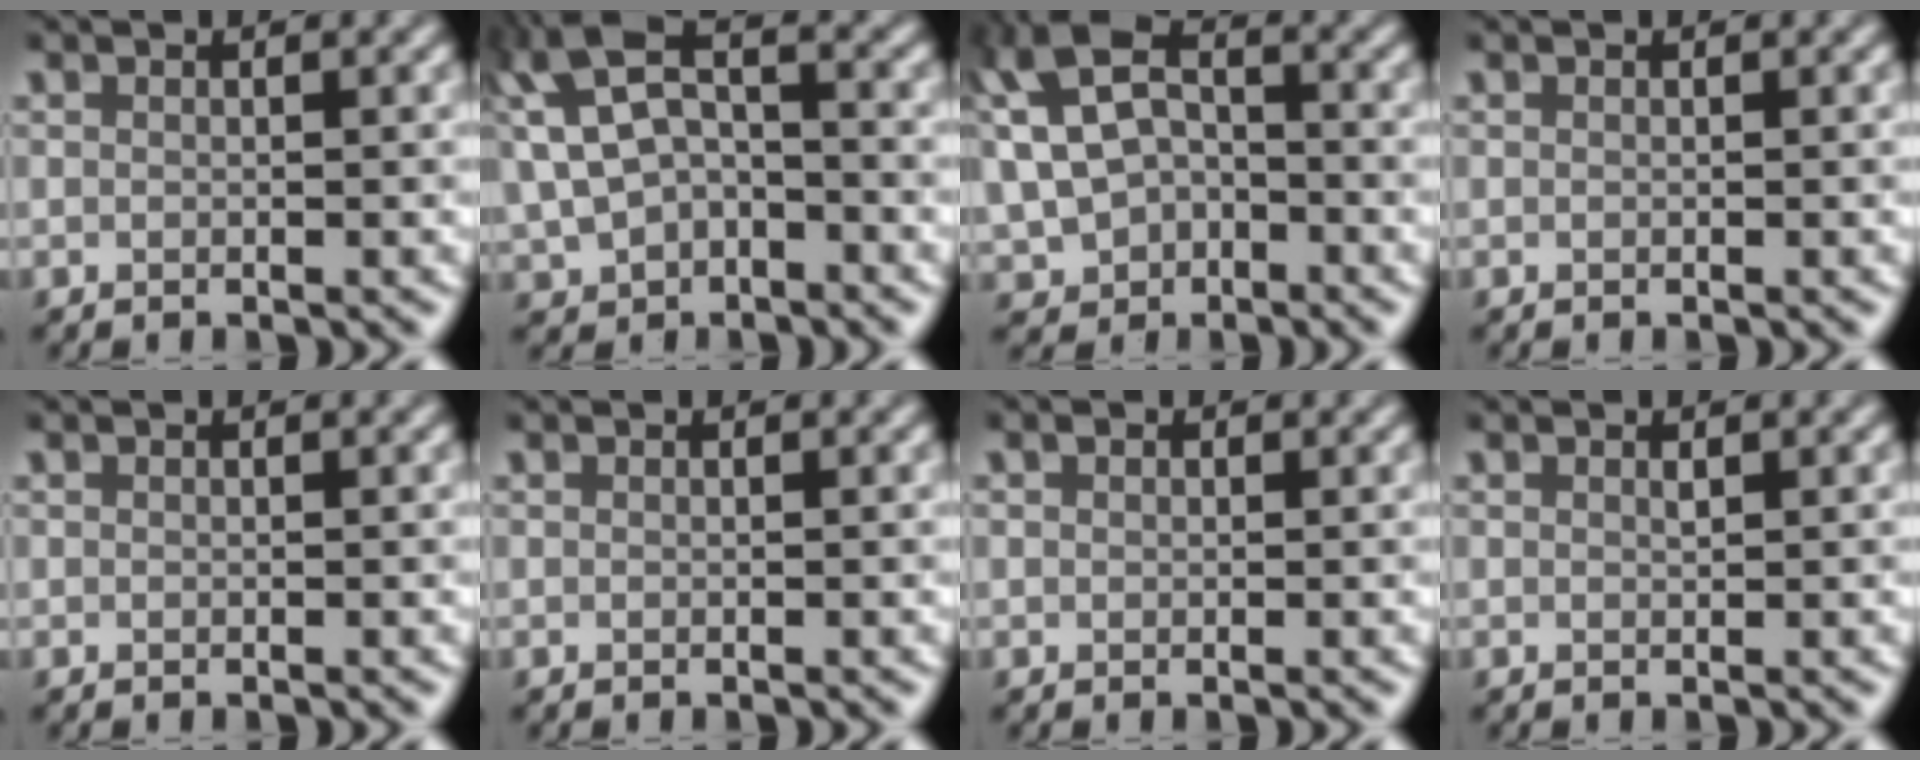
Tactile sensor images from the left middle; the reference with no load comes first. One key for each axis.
{"total": 8.6, "fx": 1.3, "fy": 5.6, "fz": 6.5, "tx": -0.140, "ty": 0.011, "tz": 0.031}
{"total": 7.7, "fx": 0.2, "fy": 5.6, "fz": 5.3, "tx": -0.122, "ty": 0.003, "tz": 0.002}
{"total": 0.0}
{"total": 0.0}
{"total": 0.0}
{"total": 0.7, "fx": 0.4, "fy": 0.6, "fz": 0.3, "tx": -0.005, "ty": -0.001, "tz": 0.002}
{"total": 0.0}